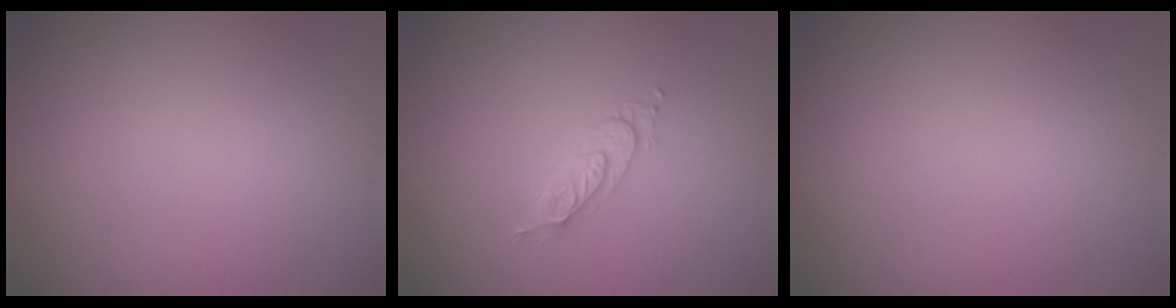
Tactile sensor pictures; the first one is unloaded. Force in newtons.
{"total": 1.7, "press": 1.1, "slide": 1.3}
{"total": 0.0}